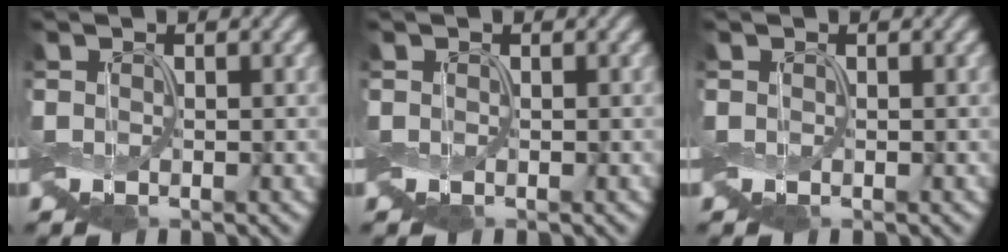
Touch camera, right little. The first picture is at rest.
{"total": 0.0}
{"total": 0.0}